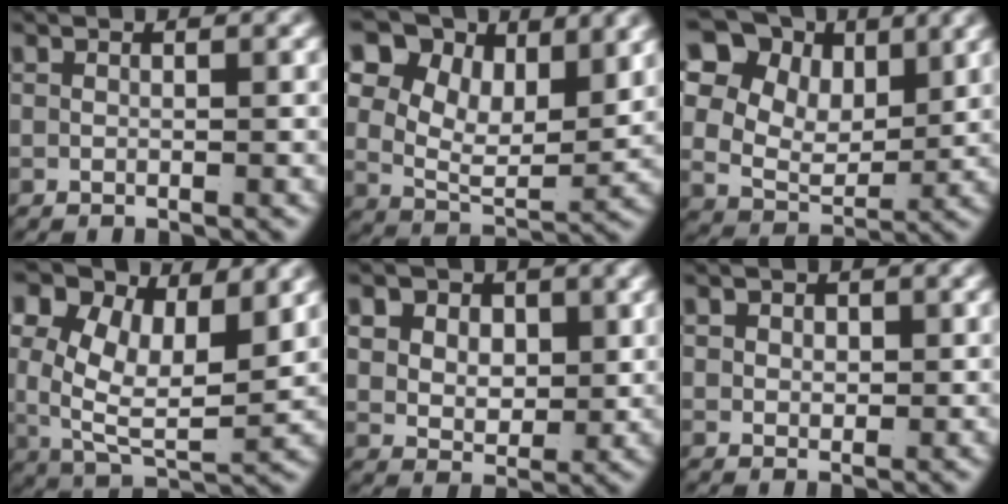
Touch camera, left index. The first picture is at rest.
{"total": 12.6, "force": [4.7, 8.6, 7.9], "torque": [-0.138, -0.003, 0.063]}
{"total": 13.7, "force": [4.6, 10.4, 7.6], "torque": [-0.144, 0.001, 0.061]}
{"total": 12.3, "force": [1.8, 9.1, 8.0], "torque": [-0.167, -0.033, 0.033]}
{"total": 5.7, "force": [1.3, 4.5, 3.2], "torque": [-0.067, -0.026, 0.033]}
{"total": 1.9, "force": [0.6, 1.5, 1.0], "torque": [-0.016, -0.007, 0.014]}